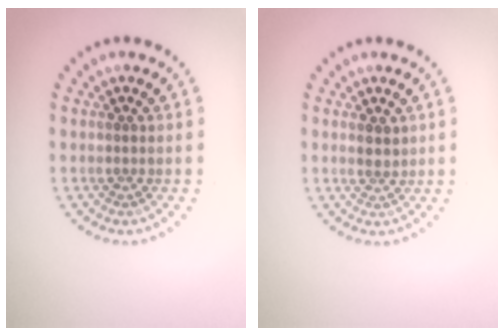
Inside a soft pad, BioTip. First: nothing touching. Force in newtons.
{"total": 1.5, "press": 1.4, "slide": 0.5}